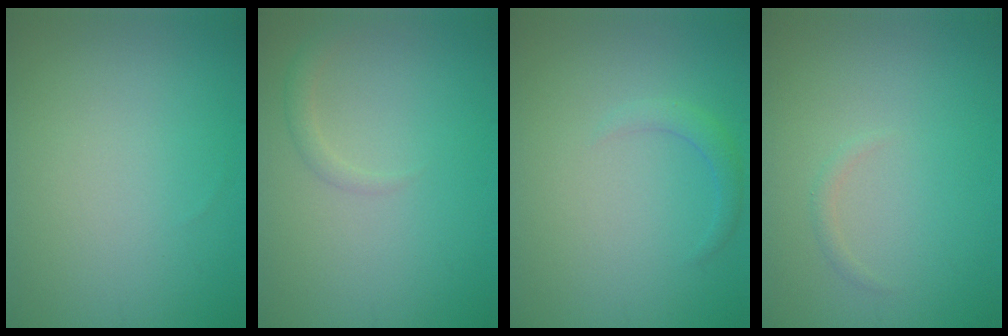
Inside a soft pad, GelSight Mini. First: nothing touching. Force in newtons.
{"total": 1.2, "press": 1.2, "slide": 0.1}
{"total": 1.3, "press": 1.3, "slide": 0.1}
{"total": 0.6, "press": 0.6, "slide": 0.0}